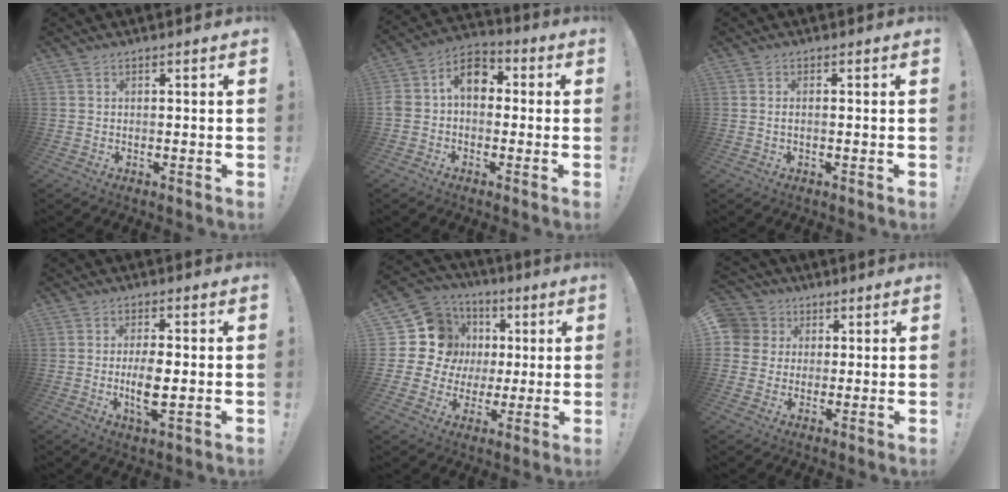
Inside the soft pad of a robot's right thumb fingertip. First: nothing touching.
{"total": 9.4, "force": [0.5, 7.2, 6.0], "torque": [-0.101, 0.020, 0.016]}
{"total": 1.3, "force": [-0.3, 0.2, 1.2], "torque": [-0.023, 0.001, -0.005]}
{"total": 7.6, "force": [-0.7, 2.5, 7.2], "torque": [-0.135, -0.013, -0.018]}
{"total": 16.8, "force": [3.9, 14.8, 6.9], "torque": [-0.105, -0.018, 0.098]}
{"total": 7.5, "force": [1.3, 7.1, 1.7], "torque": [-0.029, -0.001, 0.029]}